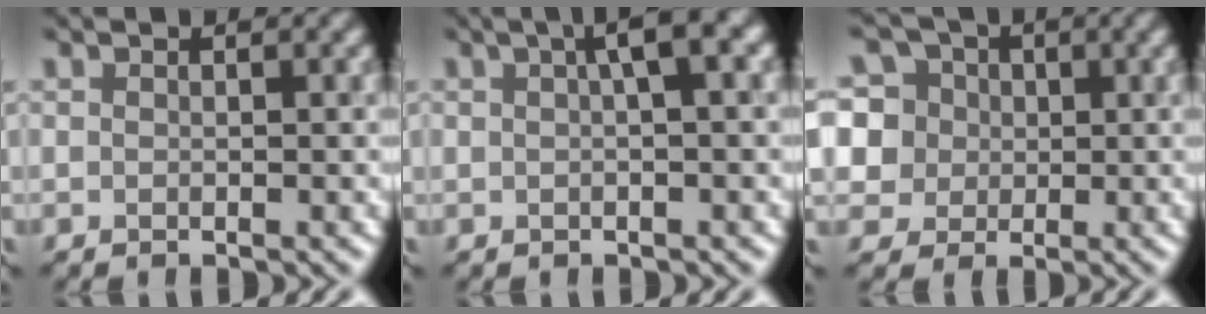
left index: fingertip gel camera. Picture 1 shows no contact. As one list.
[{"total": 3.2, "force": [1.0, 0.6, 3.0], "torque": [-0.042, 0.018, 0.012]}, {"total": 9.1, "force": [3.4, 7.9, 3.1], "torque": [-0.075, 0.042, 0.040]}]